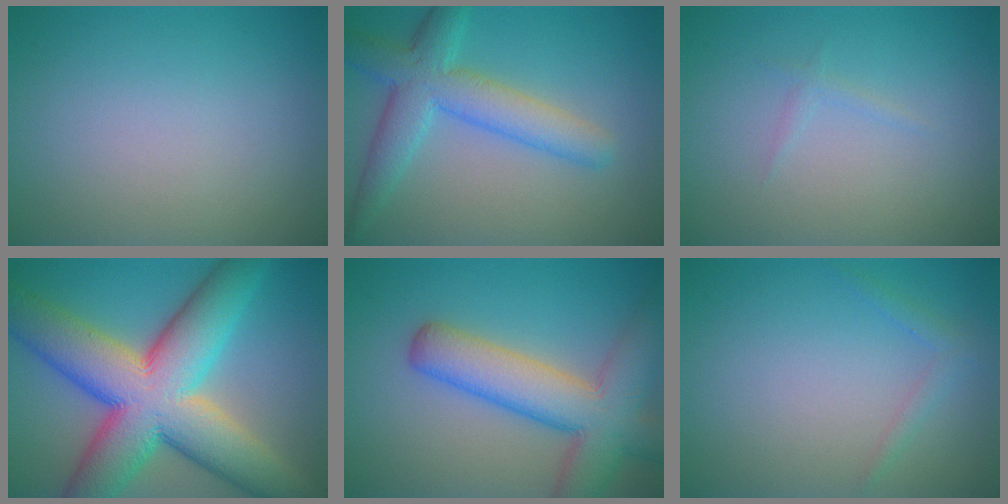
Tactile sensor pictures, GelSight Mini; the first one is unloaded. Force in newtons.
{"total": 5.7, "press": 5.7, "slide": 0.2}
{"total": 0.7, "press": 0.7, "slide": 0.1}
{"total": 15.0, "press": 15.0, "slide": 0.7}
{"total": 8.6, "press": 8.6, "slide": 0.5}
{"total": 1.2, "press": 1.2, "slide": 0.1}